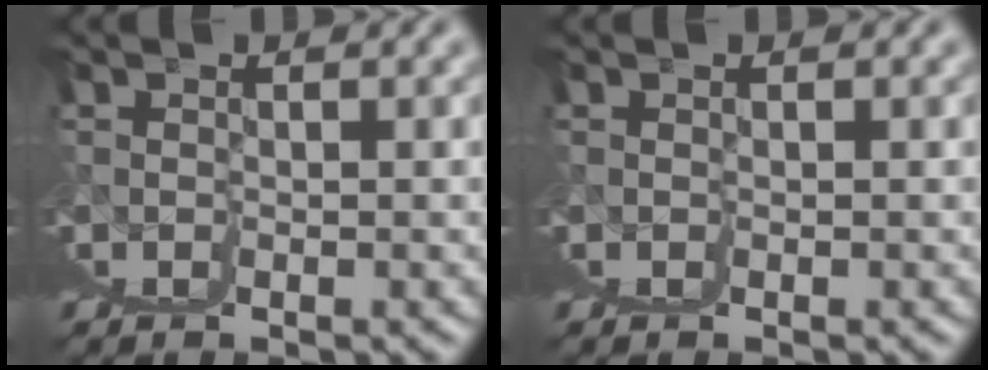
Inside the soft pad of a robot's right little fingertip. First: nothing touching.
{"total": 0.0}